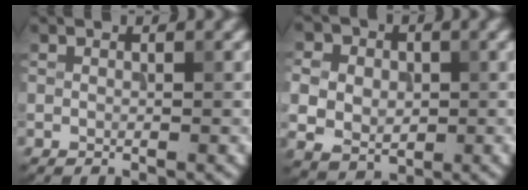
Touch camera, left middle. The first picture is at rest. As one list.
[{"total": 7.0, "force": [0.7, 5.9, 3.7], "torque": [-0.075, 0.020, 0.003]}]